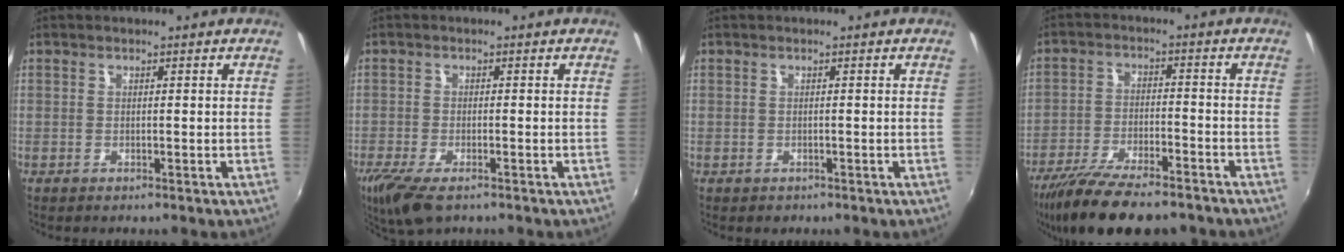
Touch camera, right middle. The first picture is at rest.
{"total": 7.5, "force": [-5.0, 2.5, 4.9], "torque": [-0.116, -0.034, -0.091]}
{"total": 0.7, "force": [-0.4, 0.6, 0.1], "torque": [-0.004, -0.003, -0.002]}
{"total": 15.5, "force": [-12.5, 4.0, 8.3], "torque": [-0.171, -0.036, -0.206]}